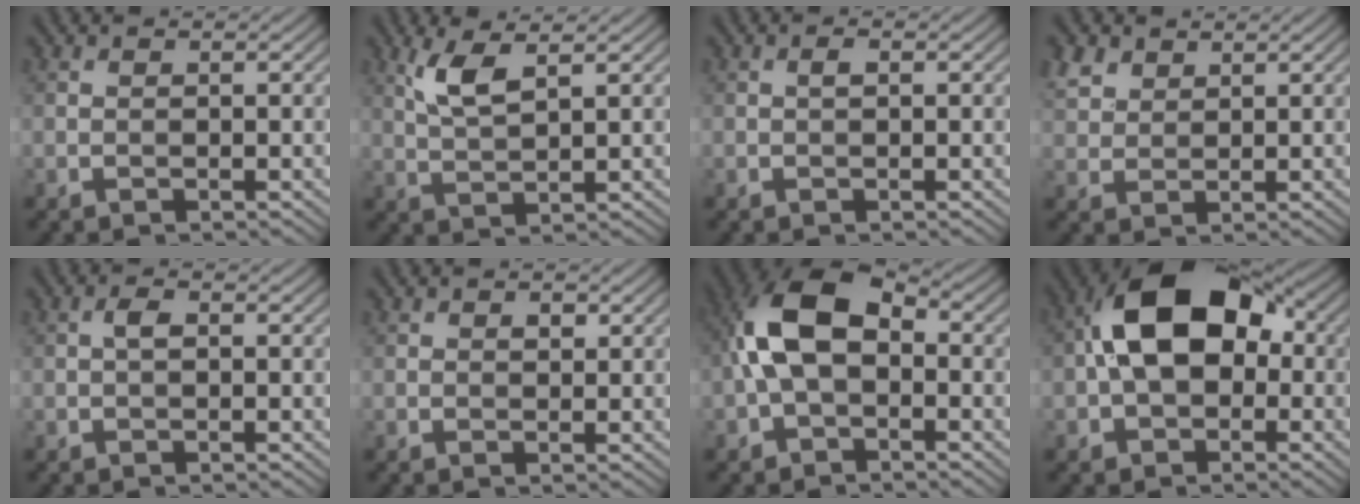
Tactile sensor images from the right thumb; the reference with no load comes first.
{"total": 4.4, "force": [2.3, 1.0, 3.6], "torque": [-0.091, 0.001, 0.051]}
{"total": 0.8, "force": [0.1, 0.3, 0.7], "torque": [-0.014, 0.003, 0.002]}
{"total": 3.8, "force": [2.5, 2.4, 1.6], "torque": [-0.049, 0.008, 0.056]}
{"total": 1.3, "force": [-0.1, 0.5, 1.2], "torque": [-0.025, 0.006, -0.003]}
{"total": 1.0, "force": [0.5, 0.7, 0.7], "torque": [-0.008, -0.003, 0.007]}
{"total": 9.0, "force": [-0.4, 5.4, 7.2], "torque": [-0.154, 0.021, -0.022]}
{"total": 12.8, "force": [0.6, 8.2, 9.8], "torque": [-0.177, 0.024, -0.004]}